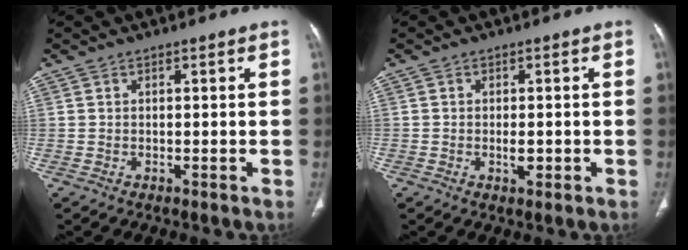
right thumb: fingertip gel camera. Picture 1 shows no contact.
{"total": 2.2, "force": [-0.5, 1.1, 1.8], "torque": [-0.027, 0.000, -0.006]}